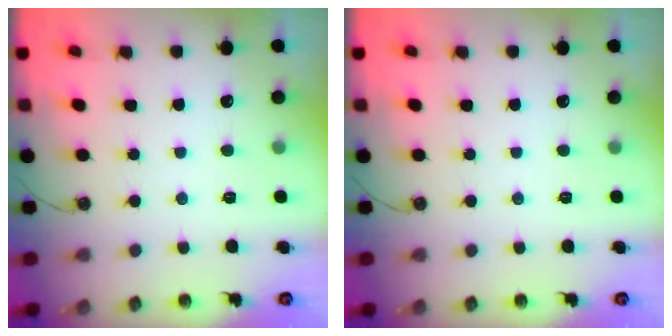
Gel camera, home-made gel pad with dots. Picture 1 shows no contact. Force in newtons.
{"total": 0.0}